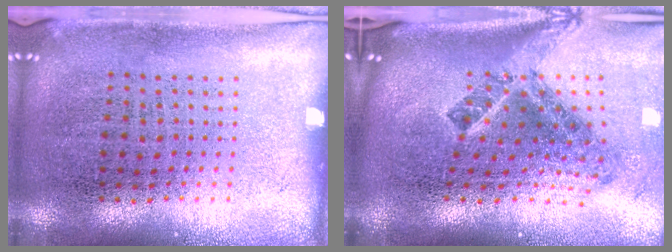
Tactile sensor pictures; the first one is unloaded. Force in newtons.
{"total": 2.7, "press": 1.6, "slide": 2.1}